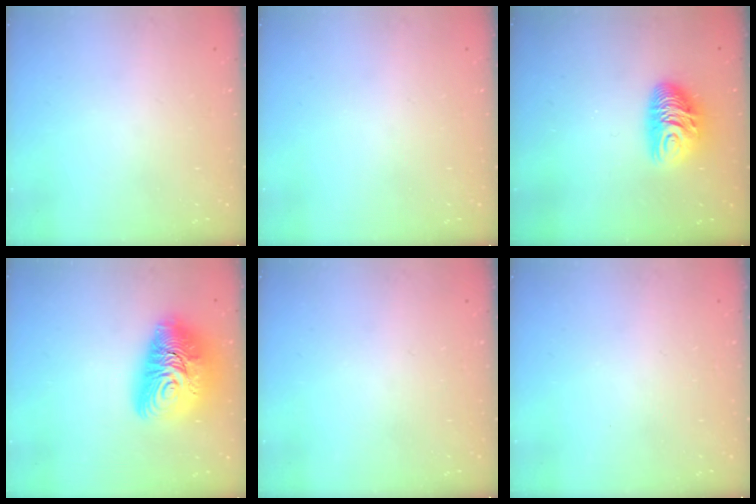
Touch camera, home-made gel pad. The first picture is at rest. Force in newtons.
{"total": 0.0}
{"total": 10.4, "press": 10.4, "slide": 0.8}
{"total": 17.9, "press": 17.8, "slide": 1.7}
{"total": 0.0}
{"total": 0.0}